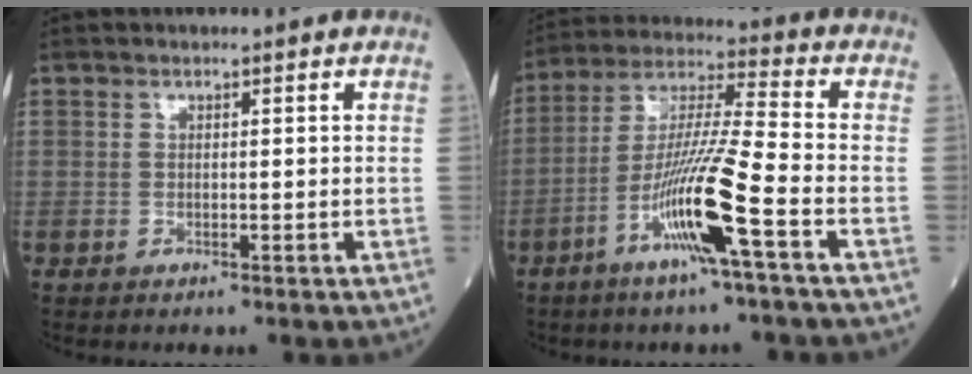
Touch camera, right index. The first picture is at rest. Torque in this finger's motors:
{"motor_torque": [1.29, -0.84, 0.39, 0.21]}